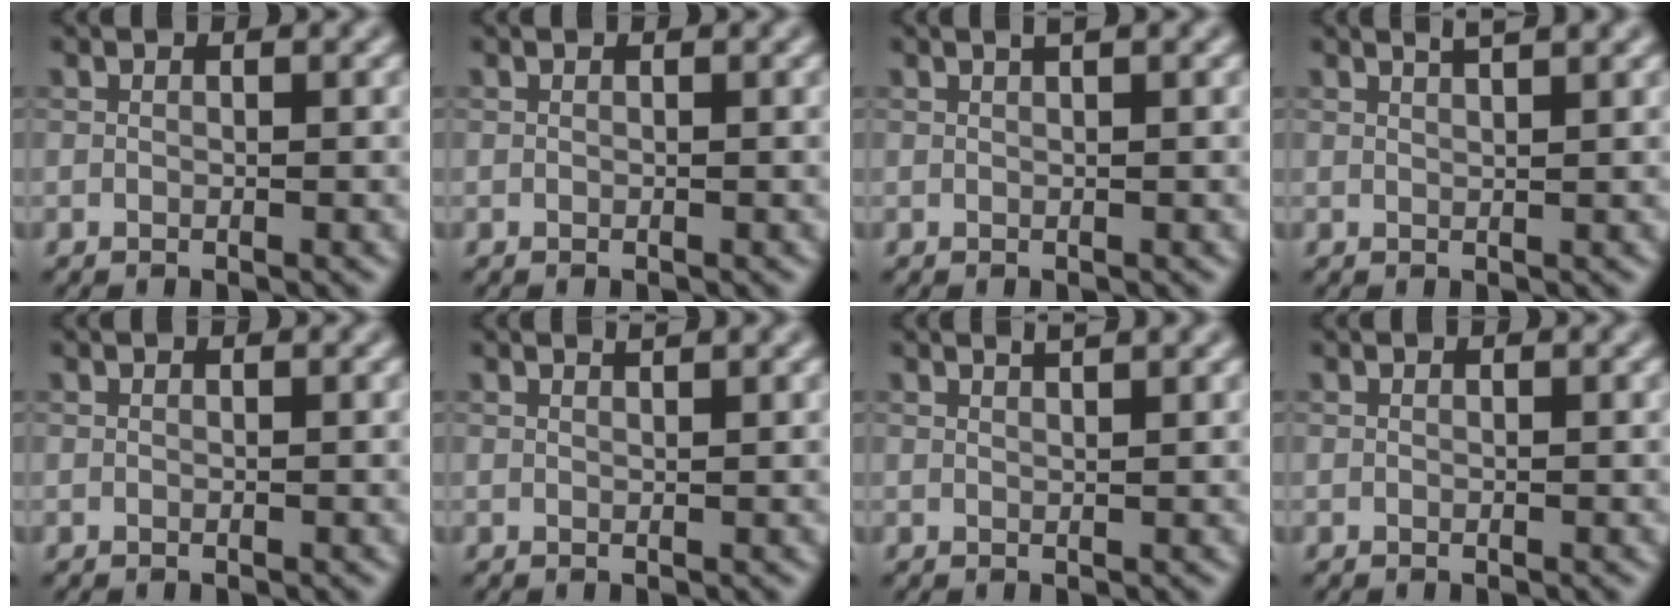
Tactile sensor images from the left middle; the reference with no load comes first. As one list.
[{"total": 0.0}, {"total": 0.8, "force": [0.5, -0.1, 0.6], "torque": [-0.010, 0.002, 0.010]}, {"total": 1.7, "force": [1.4, 0.1, 0.9], "torque": [-0.011, 0.003, 0.016]}, {"total": 0.0}, {"total": 0.7, "force": [0.7, -0.2, 0.1], "torque": [-0.004, 0.001, 0.012]}, {"total": 1.1, "force": [1.0, -0.1, 0.4], "torque": [-0.009, 0.001, 0.015]}, {"total": 0.0}]